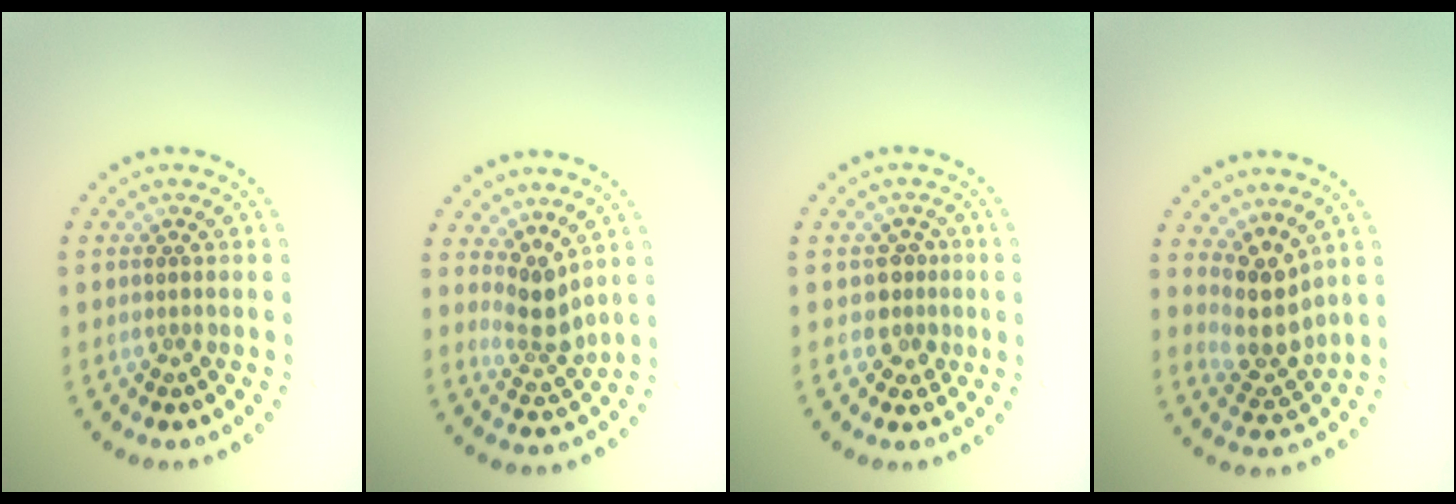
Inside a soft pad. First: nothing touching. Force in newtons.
{"total": 2.6, "press": 1.7, "slide": 1.9}
{"total": 2.0, "press": 1.7, "slide": 1.1}
{"total": 3.7, "press": 3.0, "slide": 2.2}